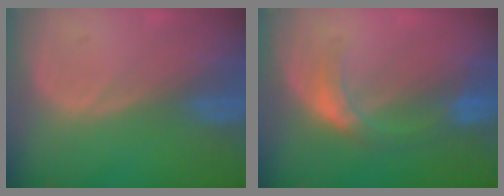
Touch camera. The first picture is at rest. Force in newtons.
{"total": 5.6, "press": 4.9, "slide": 2.7}